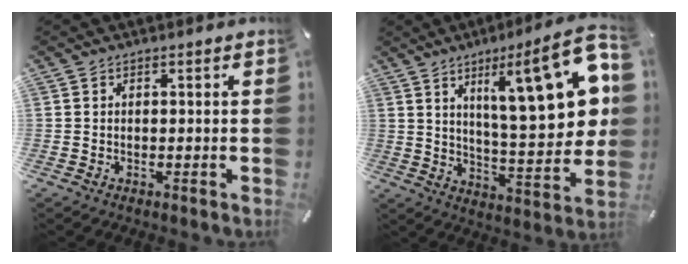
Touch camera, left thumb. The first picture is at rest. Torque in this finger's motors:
{"motor_torque": [2.21, 2.80, 2.29, -0.48, 0.25]}